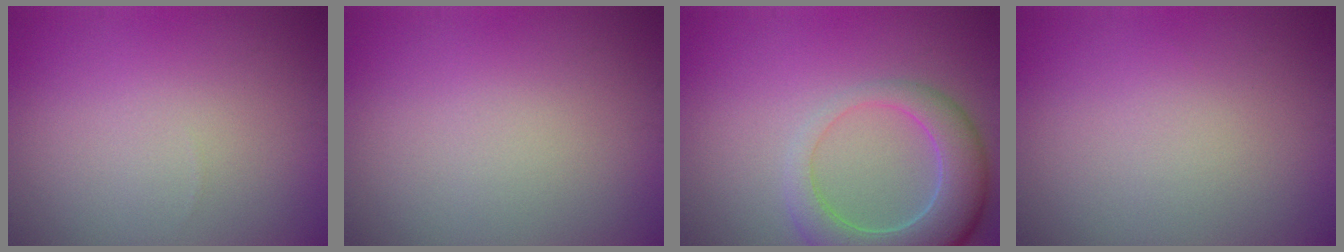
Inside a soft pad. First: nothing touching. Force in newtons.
{"total": 0.0}
{"total": 6.5, "press": 6.4, "slide": 0.7}
{"total": 0.0}